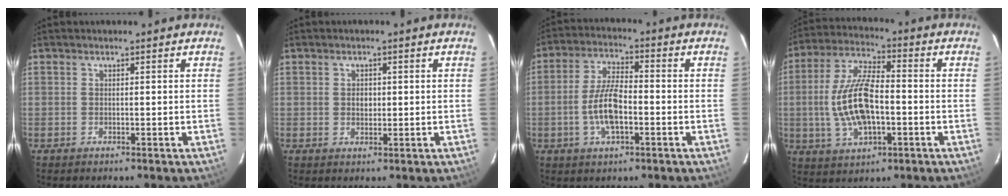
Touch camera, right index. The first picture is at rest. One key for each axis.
{"total": 1.8, "fx": 0.2, "fy": 1.6, "fz": 0.8, "tx": -0.013, "ty": 0.004, "tz": 0.003}
{"total": 8.5, "fx": -2.4, "fy": 3.2, "fz": 7.5, "tx": -0.154, "ty": 0.004, "tz": -0.044}
{"total": 13.8, "fx": -2.0, "fy": 5.9, "fz": 12.3, "tx": -0.258, "ty": 0.003, "tz": -0.032}